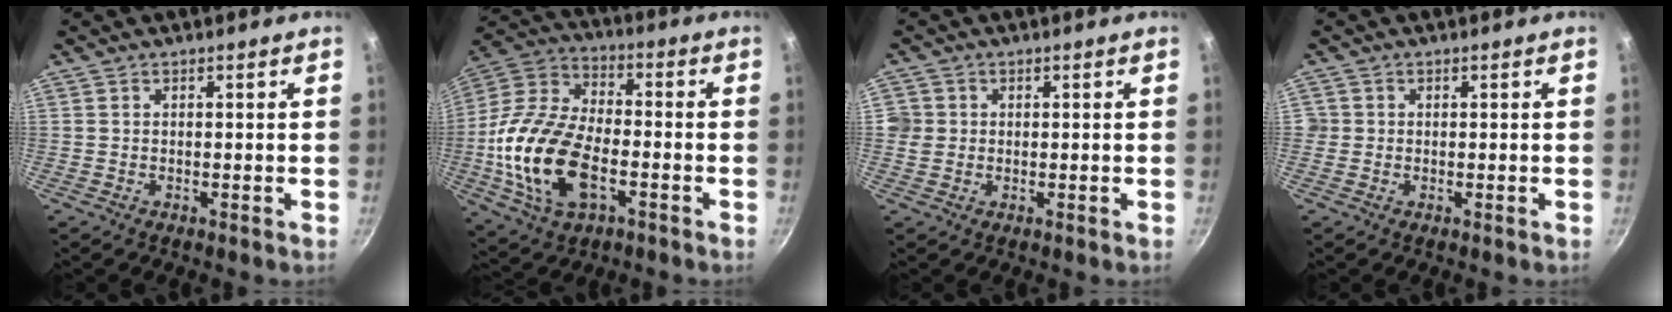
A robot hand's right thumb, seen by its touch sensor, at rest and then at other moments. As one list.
[{"total": 20.7, "force": [-5.0, 11.8, 16.2], "torque": [-0.317, 0.030, -0.102]}, {"total": 2.8, "force": [0.1, 2.7, 0.7], "torque": [0.001, 0.008, -0.002]}, {"total": 1.2, "force": [-0.1, 1.2, 0.2], "torque": [0.005, 0.004, -0.004]}]